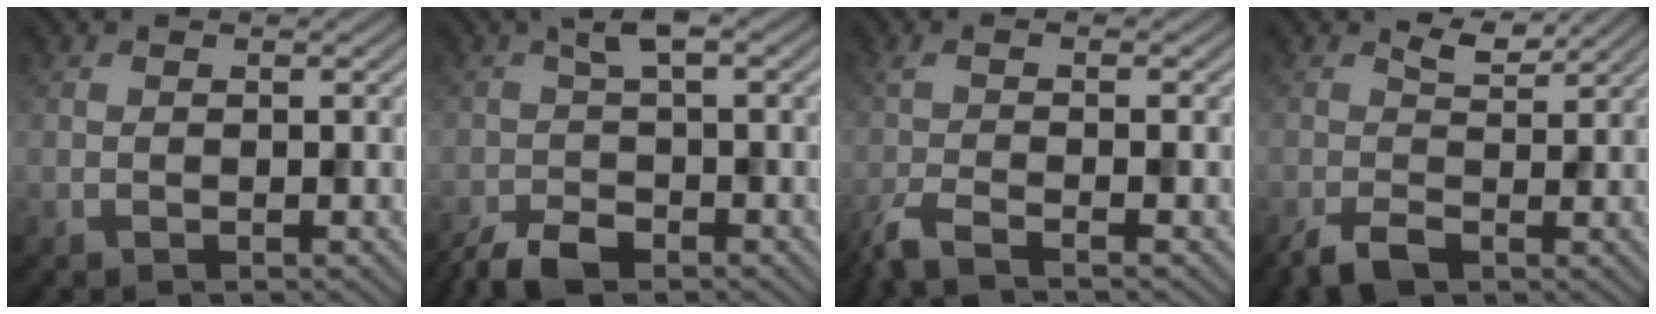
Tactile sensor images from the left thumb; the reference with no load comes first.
{"total": 4.8, "force": [-2.5, 1.6, 3.8], "torque": [-0.079, -0.003, -0.055]}
{"total": 4.2, "force": [-2.3, 0.7, 3.4], "torque": [-0.059, -0.007, -0.063]}
{"total": 3.2, "force": [-0.1, 1.7, 2.7], "torque": [-0.063, -0.006, 0.000]}